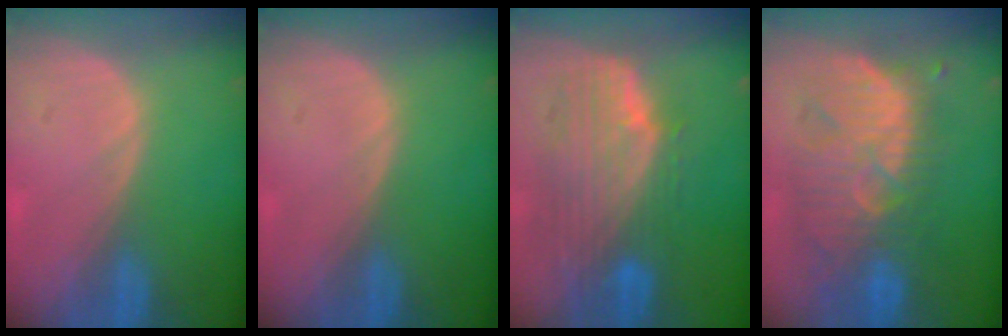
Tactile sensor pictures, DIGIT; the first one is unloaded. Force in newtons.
{"total": 0.0}
{"total": 10.0, "press": 8.9, "slide": 4.5}
{"total": 11.0, "press": 10.5, "slide": 3.0}